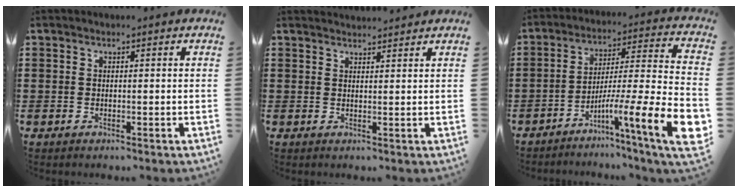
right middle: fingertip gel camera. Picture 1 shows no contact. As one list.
[{"total": 1.7, "force": [1.7, 0.0, 0.0], "torque": [-0.005, 0.003, 0.034]}, {"total": 11.4, "force": [-6.1, 0.6, 9.6], "torque": [-0.149, -0.016, -0.115]}]